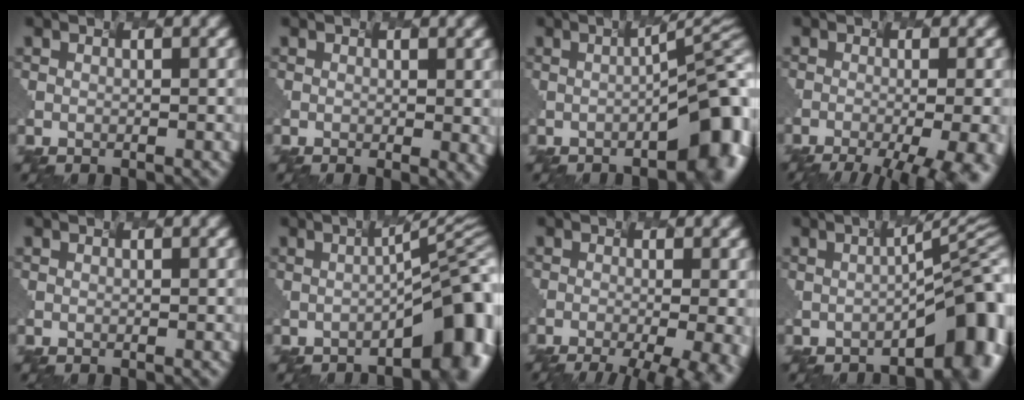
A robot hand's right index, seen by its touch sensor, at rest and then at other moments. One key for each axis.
{"total": 1.9, "fx": -0.1, "fy": 0.4, "fz": 1.8, "tx": -0.019, "ty": -0.003, "tz": 0.013}
{"total": 8.6, "fx": -2.5, "fy": 2.2, "fz": 8.0, "tx": -0.085, "ty": 0.008, "tz": -0.028}
{"total": 12.9, "fx": -5.5, "fy": 5.4, "fz": 10.3, "tx": -0.078, "ty": -0.009, "tz": -0.048}
{"total": 0.0}
{"total": 8.3, "fx": -2.9, "fy": 2.0, "fz": 7.5, "tx": -0.089, "ty": 0.010, "tz": -0.036}
{"total": 10.8, "fx": -3.8, "fy": 4.4, "fz": 9.1, "tx": -0.060, "ty": -0.002, "tz": -0.031}
{"total": 7.3, "fx": -2.8, "fy": 1.7, "fz": 6.6, "tx": -0.076, "ty": 0.011, "tz": -0.038}